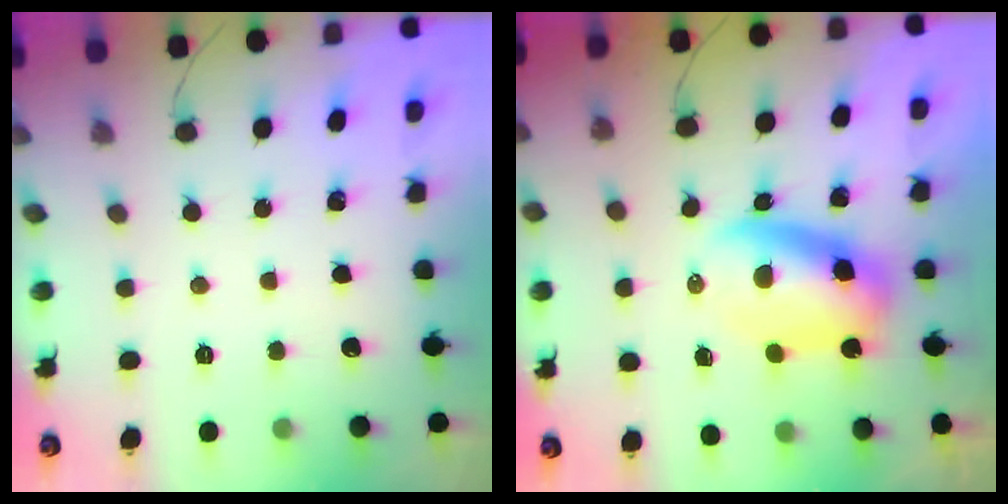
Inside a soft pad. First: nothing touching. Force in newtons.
{"total": 7.2, "press": 7.0, "slide": 1.8}